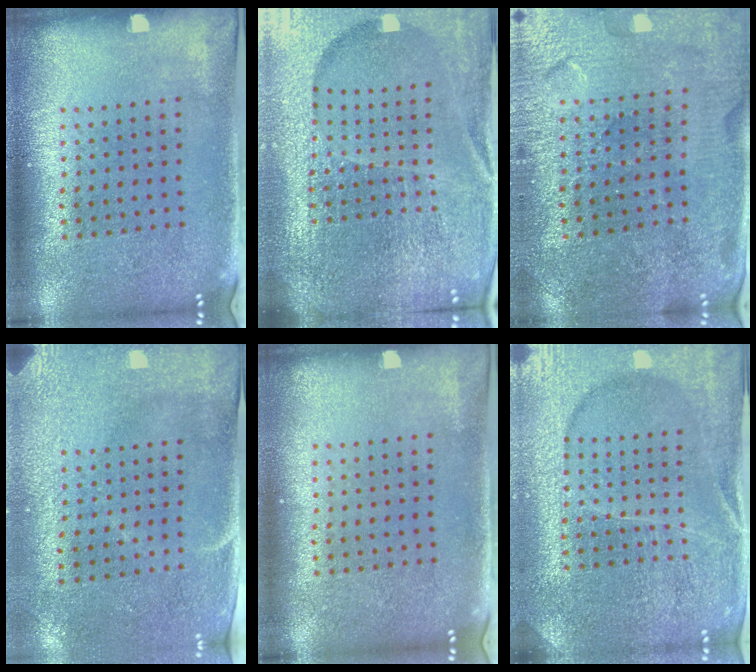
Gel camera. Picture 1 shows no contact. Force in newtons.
{"total": 6.5, "press": 5.7, "slide": 3.2}
{"total": 3.2, "press": 3.2, "slide": 0.1}
{"total": 2.9, "press": 2.4, "slide": 1.6}
{"total": 0.0}
{"total": 4.2, "press": 4.0, "slide": 1.3}